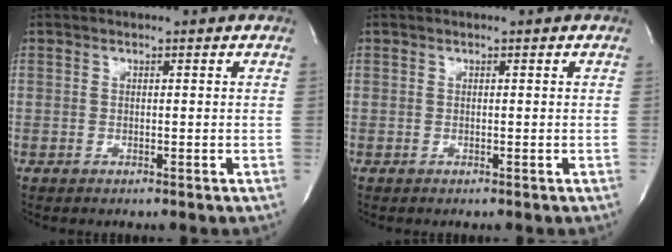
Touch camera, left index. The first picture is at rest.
{"total": 0.0}